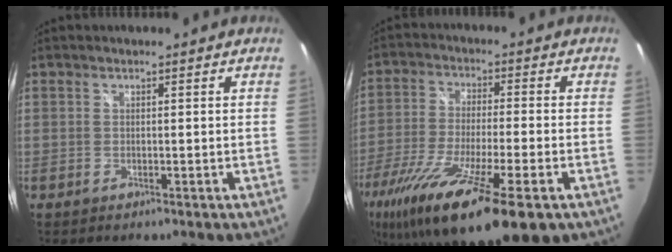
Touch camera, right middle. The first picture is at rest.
{"total": 22.5, "force": [-13.3, 4.3, 17.6], "torque": [-0.333, -0.070, -0.228]}